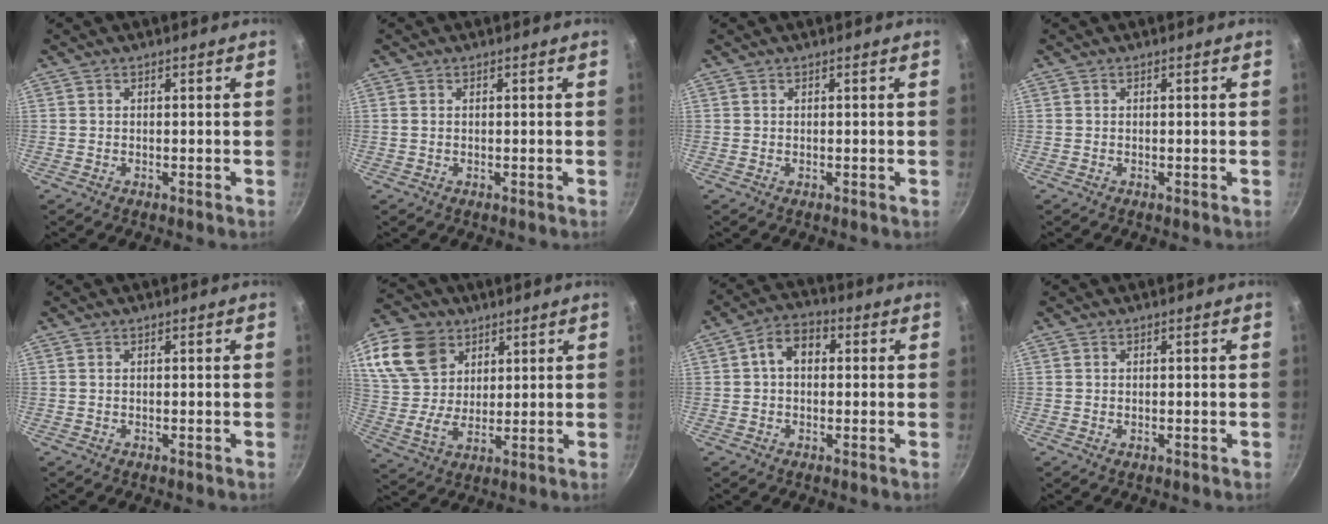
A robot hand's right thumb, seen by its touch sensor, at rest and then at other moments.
{"total": 0.9, "force": [0.1, 0.6, 0.6], "torque": [-0.011, 0.002, 0.001]}
{"total": 0.0}
{"total": 0.0}
{"total": 0.0}
{"total": 15.3, "force": [7.6, 11.0, 7.5], "torque": [-0.134, -0.017, 0.148]}
{"total": 6.5, "force": [0.9, 4.7, 4.5], "torque": [-0.051, 0.018, 0.003]}
{"total": 0.0}